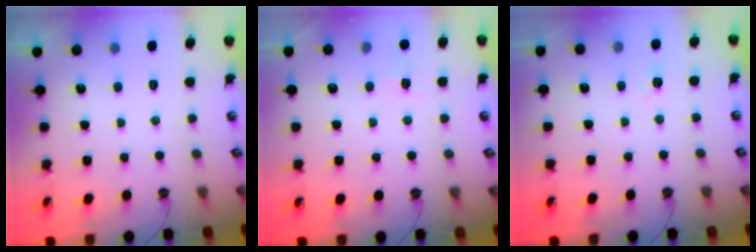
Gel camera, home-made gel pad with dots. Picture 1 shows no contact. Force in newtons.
{"total": 5.3, "press": 5.2, "slide": 0.5}
{"total": 2.9, "press": 2.8, "slide": 0.5}